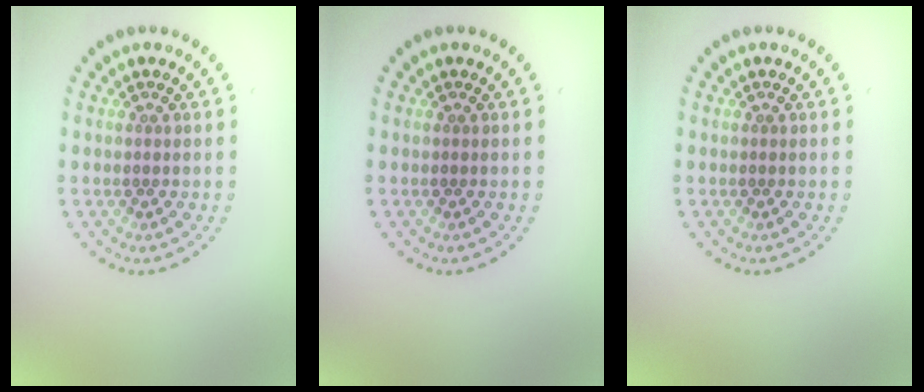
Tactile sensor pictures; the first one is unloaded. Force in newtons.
{"total": 0.0}
{"total": 0.0}